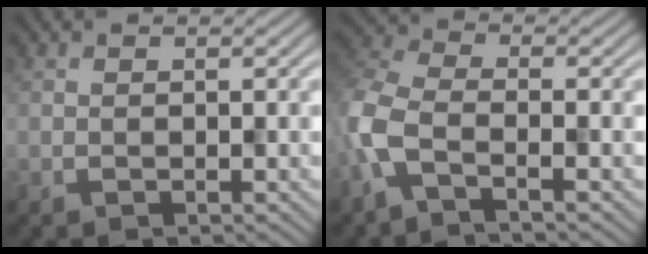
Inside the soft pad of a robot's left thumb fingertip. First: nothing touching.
{"total": 5.5, "force": [-3.1, 2.0, 4.1], "torque": [-0.102, -0.004, -0.081]}